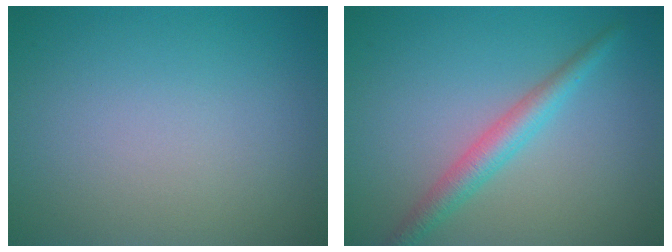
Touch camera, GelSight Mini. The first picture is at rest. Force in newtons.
{"total": 2.9, "press": 2.9, "slide": 0.0}